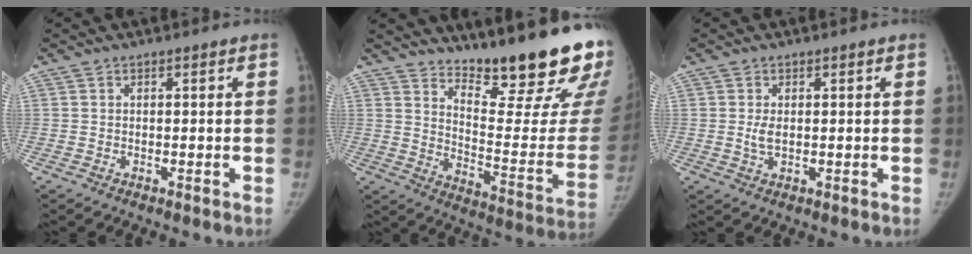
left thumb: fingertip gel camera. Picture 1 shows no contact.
{"total": 26.4, "force": [19.8, 5.4, 16.7], "torque": [-0.205, -0.158, 0.274]}
{"total": 2.7, "force": [0.3, 1.7, 2.1], "torque": [-0.039, -0.005, 0.010]}